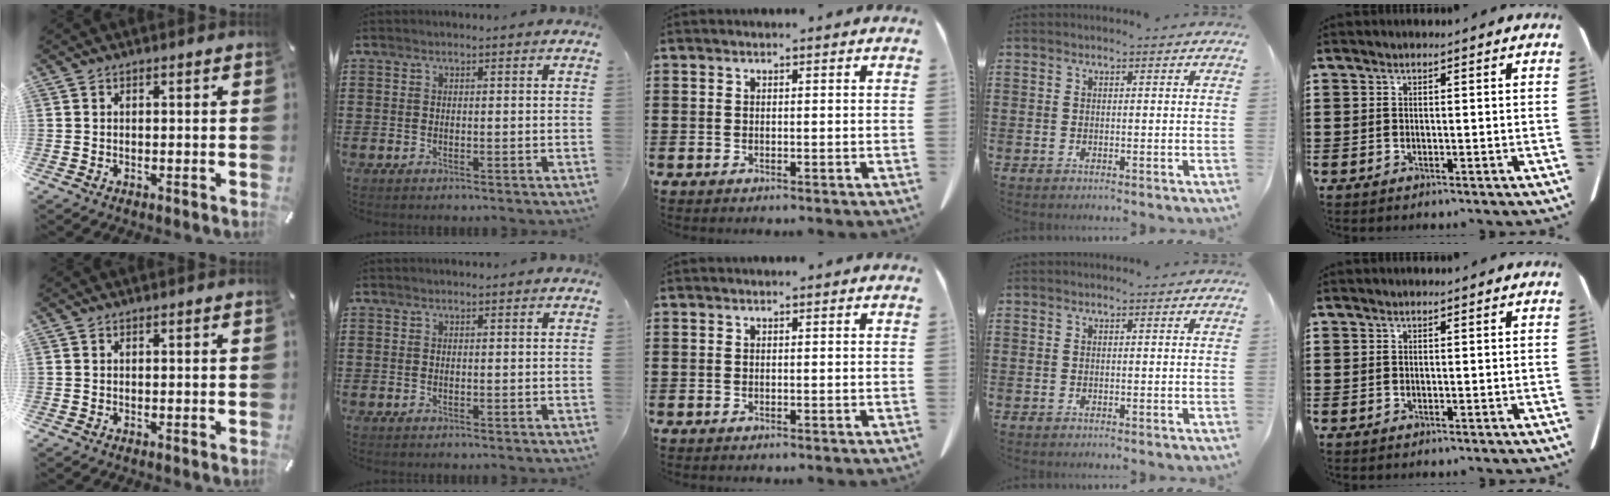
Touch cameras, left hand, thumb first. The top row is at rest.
{}